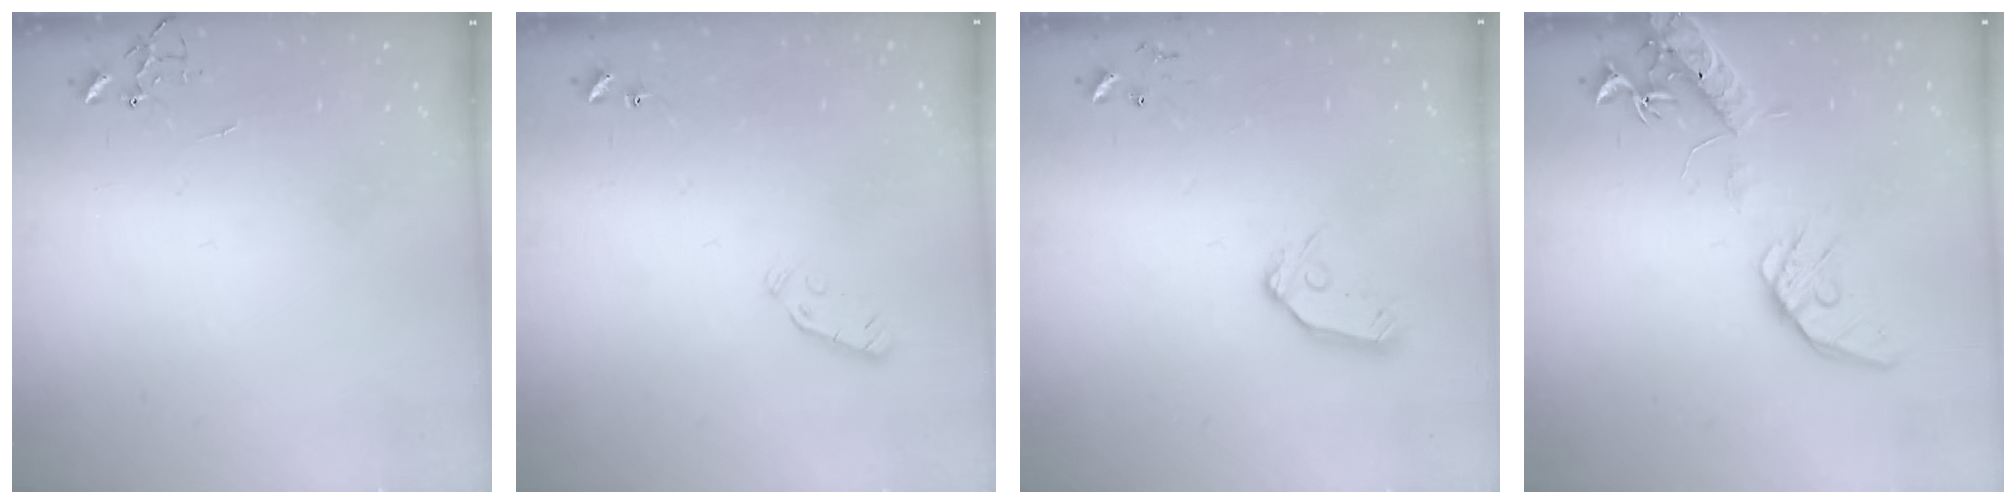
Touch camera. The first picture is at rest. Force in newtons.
{"total": 3.1, "press": 3.0, "slide": 0.9}
{"total": 9.2, "press": 9.1, "slide": 0.8}
{"total": 16.5, "press": 16.2, "slide": 2.8}